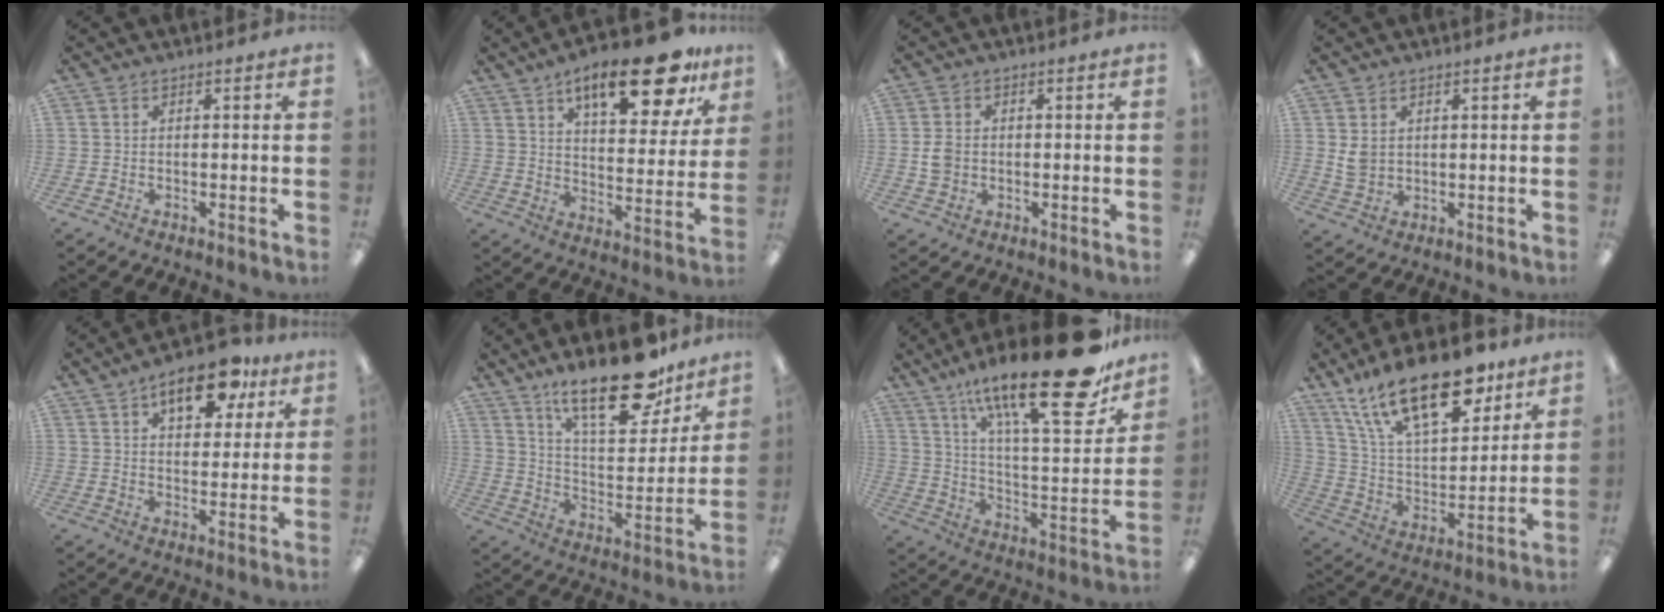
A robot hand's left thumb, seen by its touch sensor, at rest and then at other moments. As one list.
[{"total": 18.3, "force": [11.8, 6.8, 12.2], "torque": [-0.172, -0.060, 0.188]}, {"total": 3.7, "force": [-0.2, 3.1, 2.0], "torque": [-0.028, 0.003, -0.004]}, {"total": 3.7, "force": [1.4, 2.9, 1.8], "torque": [-0.029, -0.001, 0.026]}, {"total": 13.1, "force": [7.6, 6.4, 8.5], "torque": [-0.106, -0.029, 0.125]}, {"total": 21.3, "force": [14.9, 8.2, 12.8], "torque": [-0.199, -0.087, 0.251]}, {"total": 27.6, "force": [18.2, 7.5, 19.3], "torque": [-0.294, -0.115, 0.291]}, {"total": 23.1, "force": [15.4, 9.7, 14.3], "torque": [-0.246, -0.077, 0.269]}]